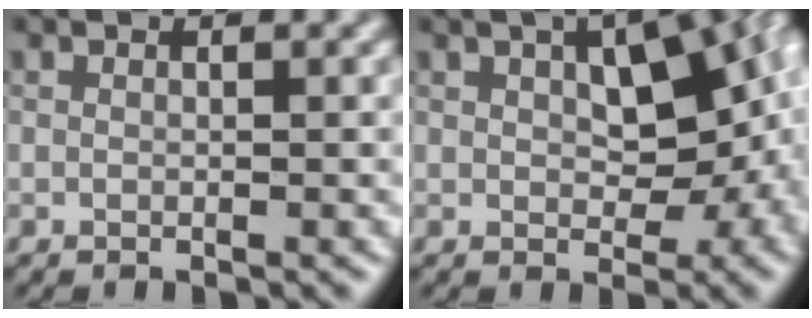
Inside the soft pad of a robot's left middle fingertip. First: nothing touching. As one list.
[{"total": 10.2, "force": [1.4, 5.6, 8.4], "torque": [-0.106, 0.011, 0.028]}]